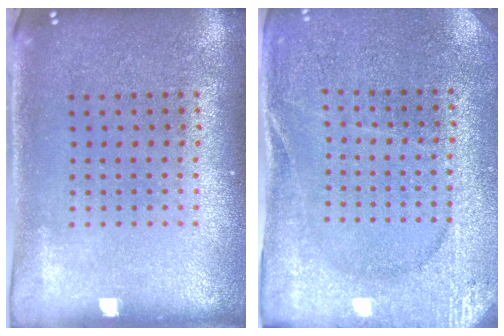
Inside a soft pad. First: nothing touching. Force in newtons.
{"total": 2.7, "press": 2.7, "slide": 0.2}